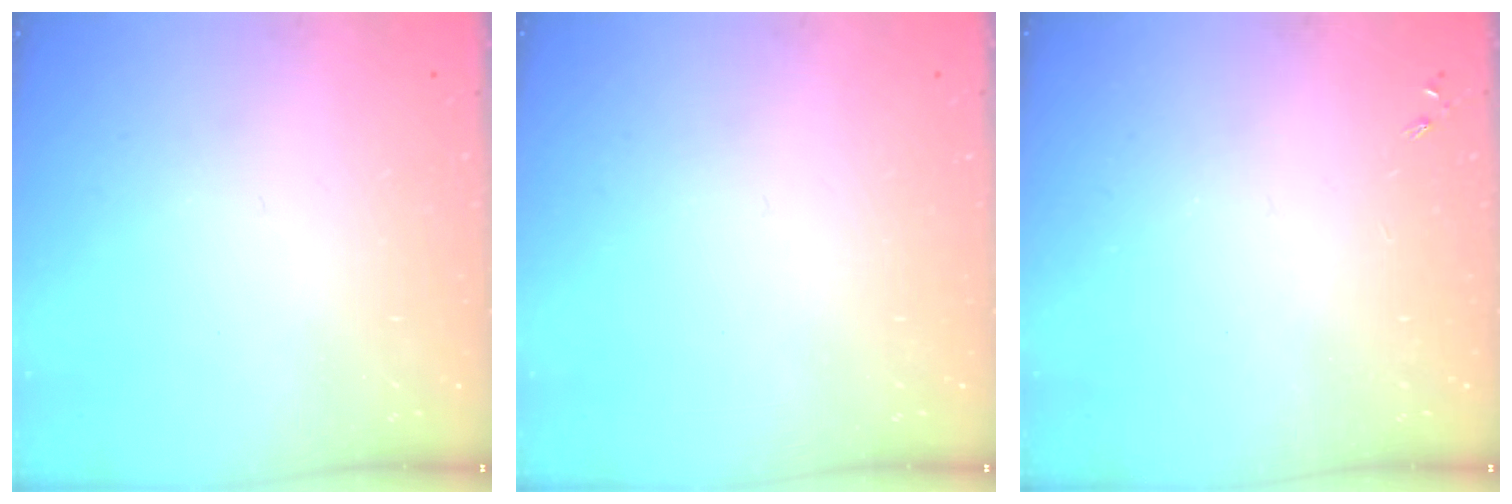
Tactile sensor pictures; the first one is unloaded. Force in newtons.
{"total": 0.0}
{"total": 0.0}